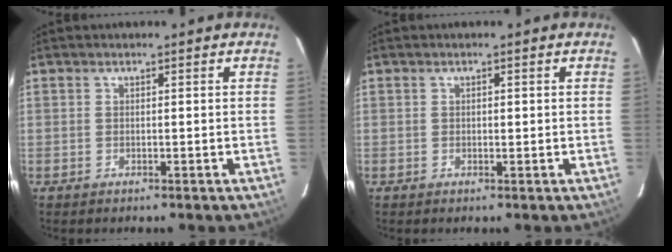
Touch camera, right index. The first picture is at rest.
{"total": 0.6, "force": [0.1, 0.2, 0.5], "torque": [-0.008, 0.000, 0.003]}